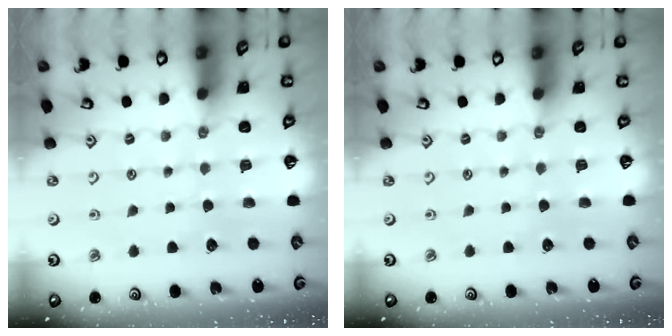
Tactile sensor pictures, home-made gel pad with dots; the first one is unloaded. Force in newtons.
{"total": 0.0}